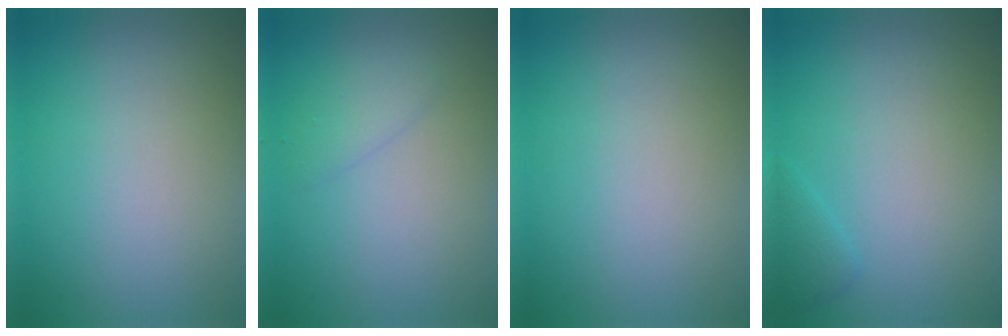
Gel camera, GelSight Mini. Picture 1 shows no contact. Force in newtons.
{"total": 1.3, "press": 1.3, "slide": 0.1}
{"total": 0.0}
{"total": 1.1, "press": 1.1, "slide": 0.0}